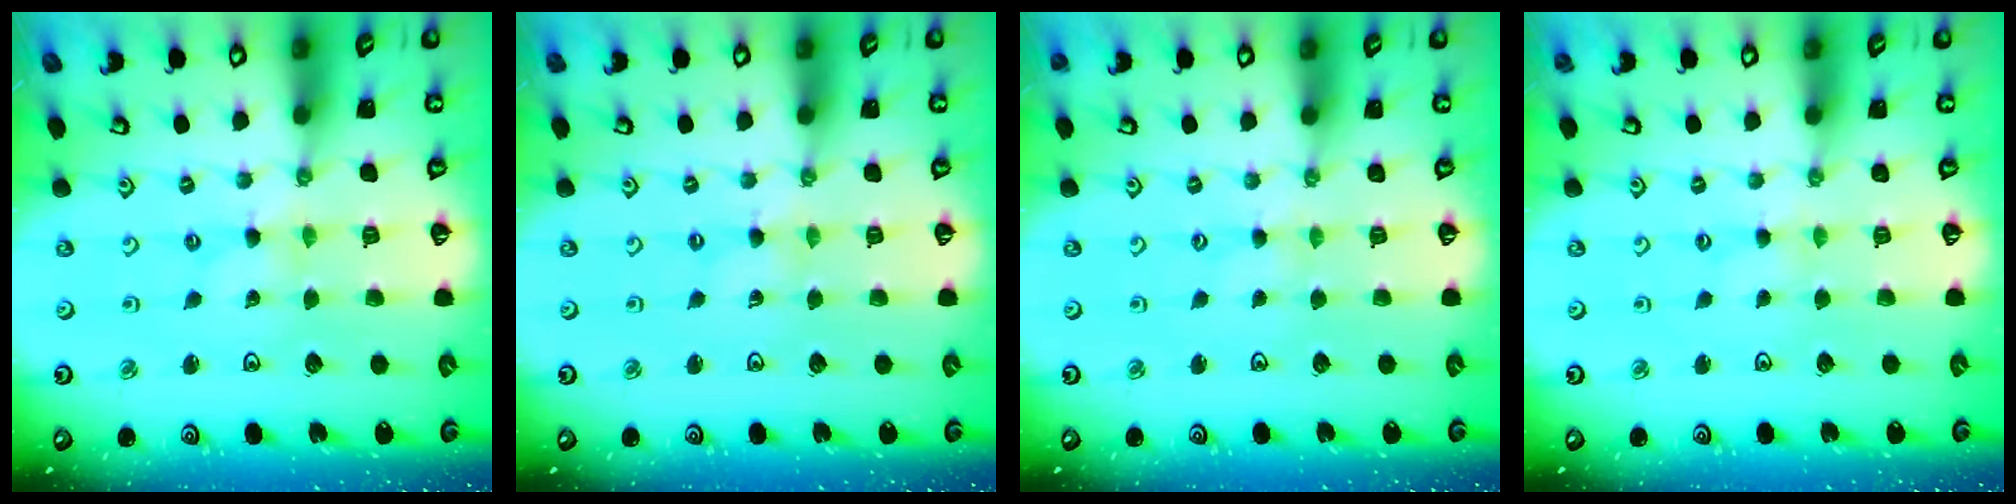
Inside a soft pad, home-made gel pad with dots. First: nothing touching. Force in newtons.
{"total": 0.0}
{"total": 0.5, "press": 0.5, "slide": 0.1}
{"total": 0.5, "press": 0.5, "slide": 0.2}